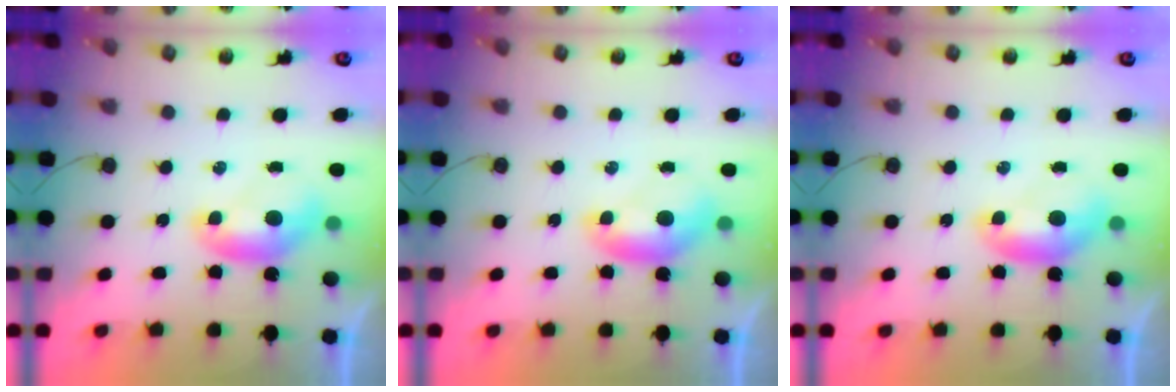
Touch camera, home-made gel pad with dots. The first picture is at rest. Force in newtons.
{"total": 0.0}
{"total": 0.0}